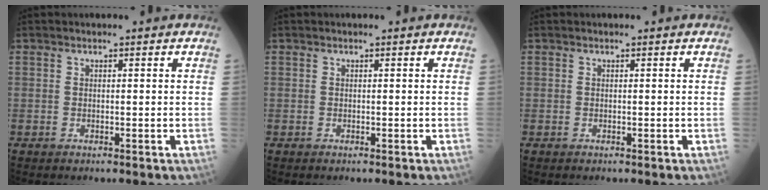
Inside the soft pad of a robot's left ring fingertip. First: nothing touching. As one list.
[{"total": 0.0}, {"total": 0.0}]